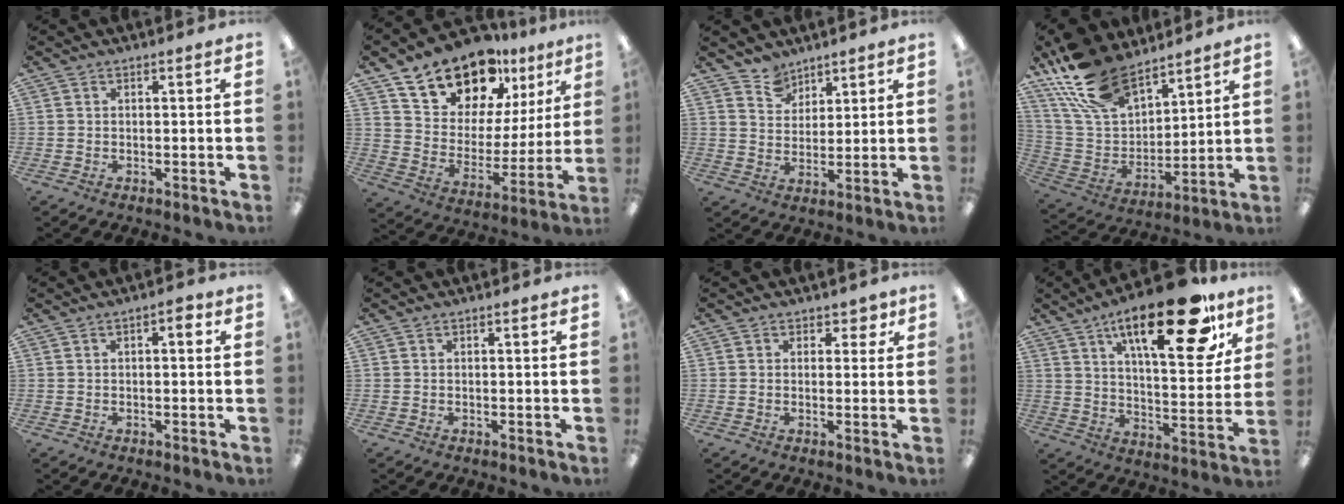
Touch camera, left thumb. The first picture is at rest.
{"total": 17.5, "force": [14.6, 8.5, 4.7], "torque": [-0.100, -0.108, 0.268]}
{"total": 6.3, "force": [5.3, 3.5, 0.0], "torque": [-0.009, -0.034, 0.102]}
{"total": 19.6, "force": [14.3, 9.7, 9.2], "torque": [-0.202, -0.068, 0.270]}
{"total": 2.4, "force": [0.6, 0.9, 2.1], "torque": [-0.026, -0.001, 0.006]}
{"total": 0.0}
{"total": 2.6, "force": [1.4, 2.0, 0.8], "torque": [0.007, -0.003, 0.021]}
{"total": 24.3, "force": [14.0, 8.4, 18.0], "torque": [-0.257, -0.072, 0.217]}